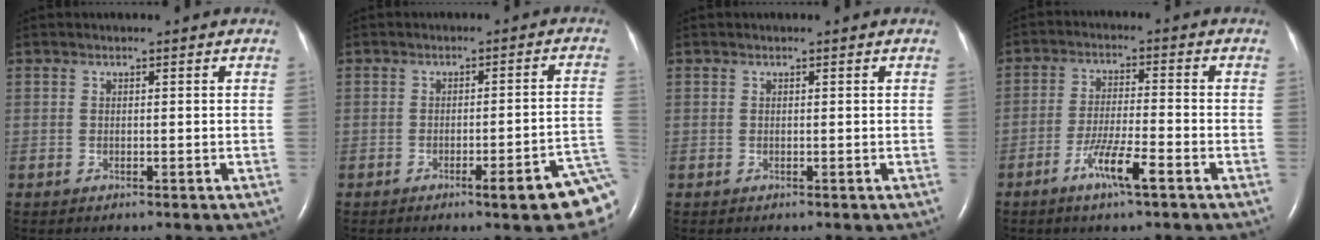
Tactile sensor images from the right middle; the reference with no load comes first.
{"total": 7.7, "force": [-4.9, -0.2, 5.9], "torque": [-0.058, 0.004, -0.061]}
{"total": 0.0}
{"total": 6.5, "force": [-3.7, 0.2, 5.4], "torque": [-0.106, -0.008, -0.069]}